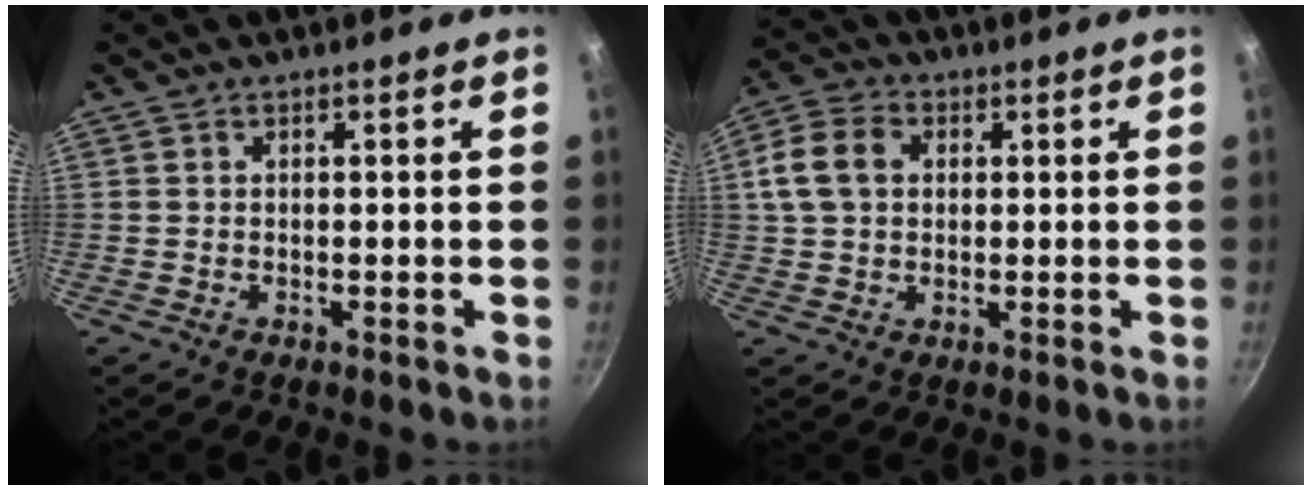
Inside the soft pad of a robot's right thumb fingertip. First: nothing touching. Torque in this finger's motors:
{"motor_torque": [-0.35, 1.78, 0.83, 0.18, 0.14]}